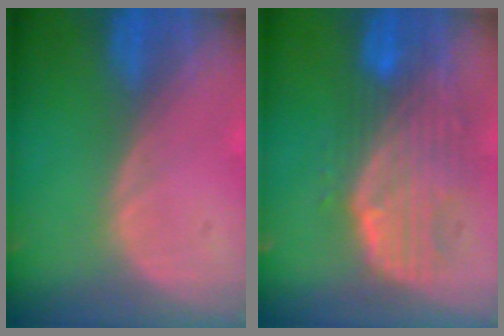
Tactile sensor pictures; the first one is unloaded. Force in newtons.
{"total": 10.5, "press": 9.0, "slide": 5.3}